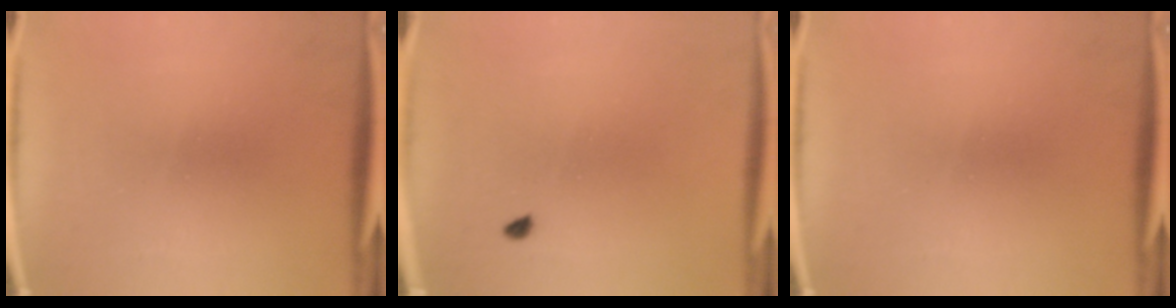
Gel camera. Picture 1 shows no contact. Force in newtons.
{"total": 0.8}
{"total": 0.0}